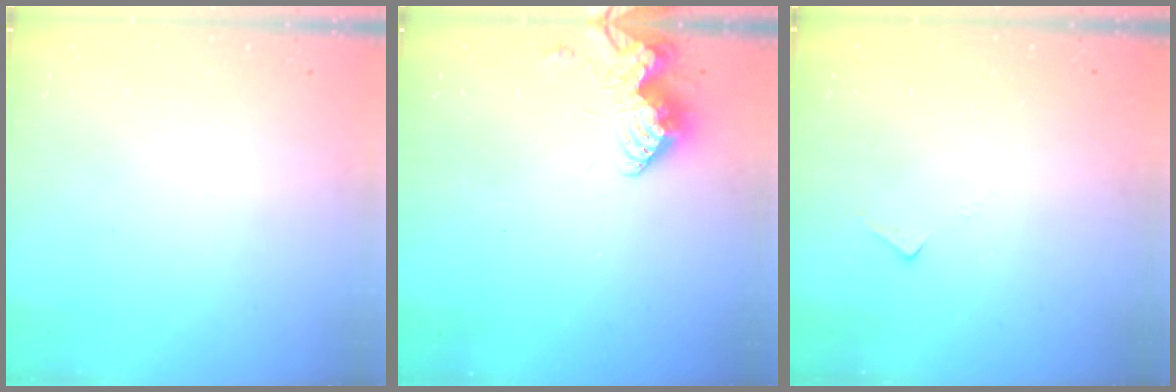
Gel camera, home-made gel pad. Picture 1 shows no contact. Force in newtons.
{"total": 9.0, "press": 9.0, "slide": 0.3}
{"total": 4.8, "press": 4.8, "slide": 0.6}